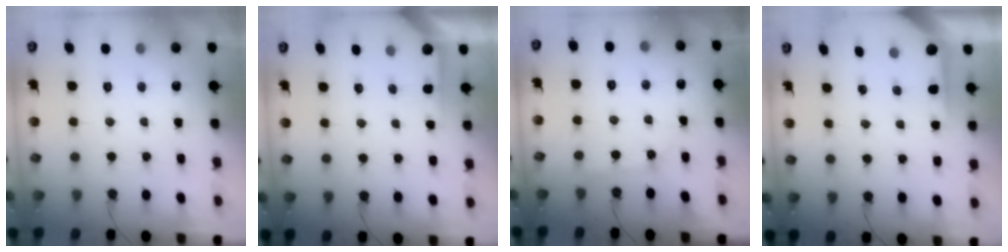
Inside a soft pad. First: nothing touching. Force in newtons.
{"total": 2.9, "press": 2.8, "slide": 0.4}
{"total": 5.4, "press": 5.3, "slide": 0.8}
{"total": 4.9, "press": 4.9, "slide": 0.3}